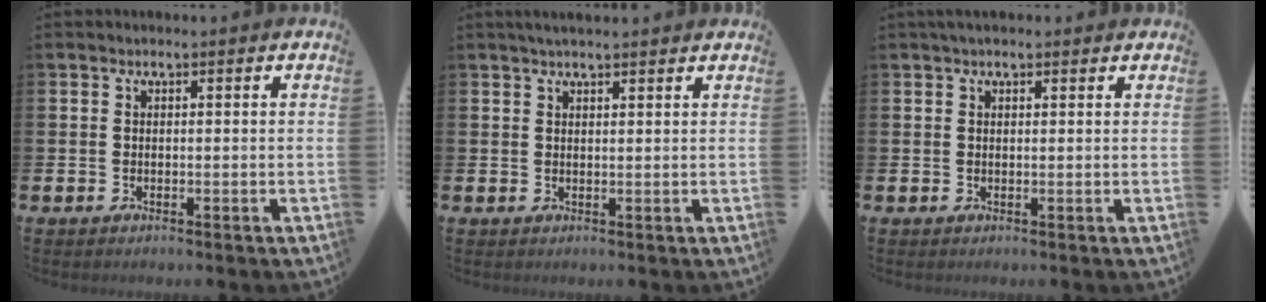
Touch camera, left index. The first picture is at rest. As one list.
[{"total": 2.2, "force": [2.0, 0.3, 0.8], "torque": [-0.017, 0.001, 0.035]}, {"total": 1.4, "force": [1.1, 0.5, 0.7], "torque": [-0.005, 0.003, 0.018]}]